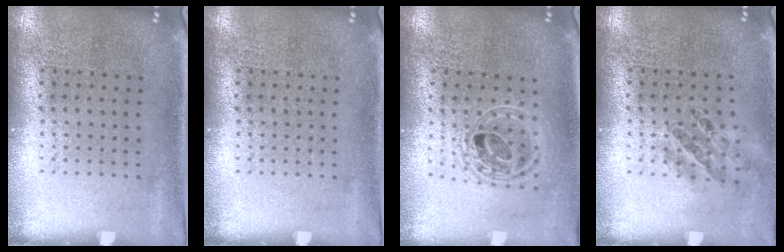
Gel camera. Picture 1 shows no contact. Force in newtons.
{"total": 0.0}
{"total": 1.6, "press": 1.3, "slide": 0.9}
{"total": 0.9, "press": 0.9, "slide": 0.3}